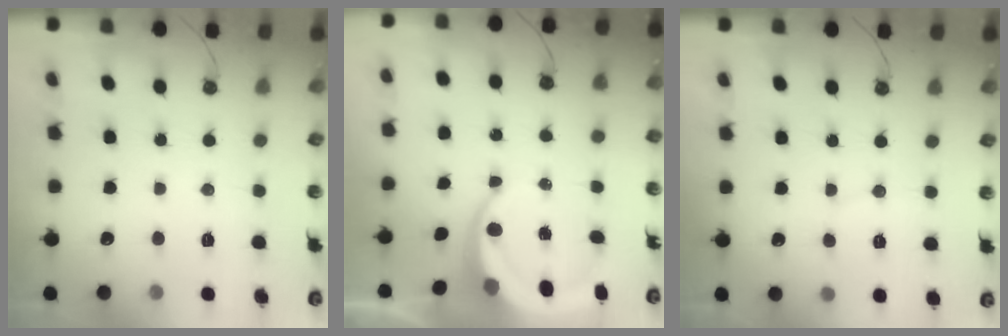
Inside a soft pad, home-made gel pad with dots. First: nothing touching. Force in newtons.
{"total": 7.7, "press": 7.7, "slide": 0.9}
{"total": 2.3, "press": 2.3, "slide": 0.3}